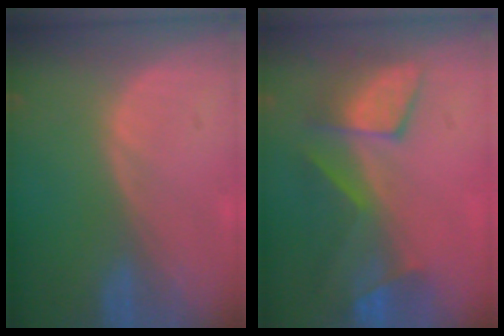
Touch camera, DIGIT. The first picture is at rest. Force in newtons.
{"total": 8.0, "press": 7.8, "slide": 1.8}